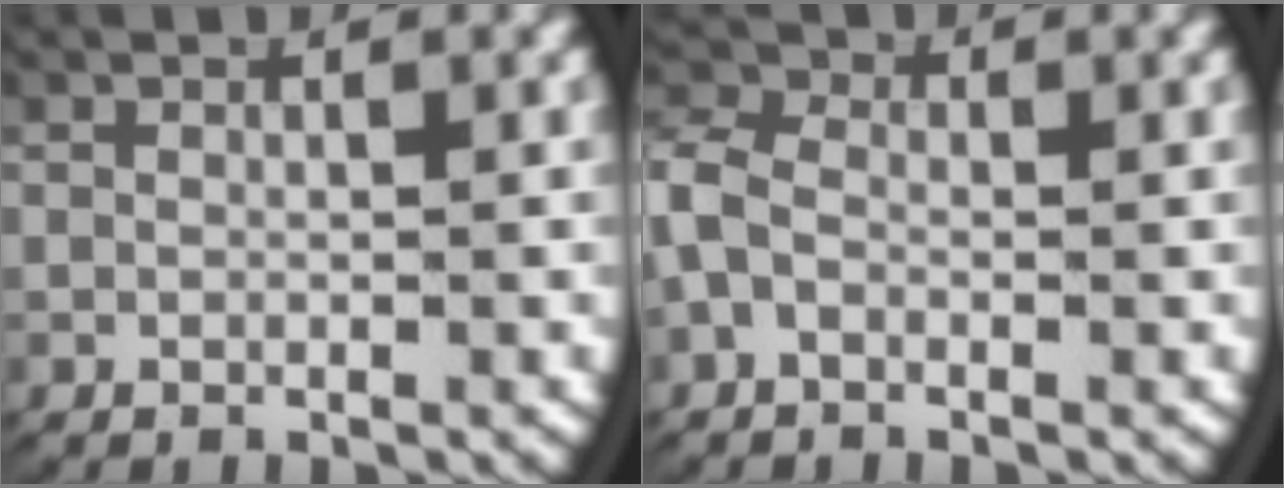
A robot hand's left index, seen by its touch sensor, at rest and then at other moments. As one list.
[{"total": 4.8, "force": [-0.2, 4.2, 2.5], "torque": [-0.060, 0.006, -0.019]}]